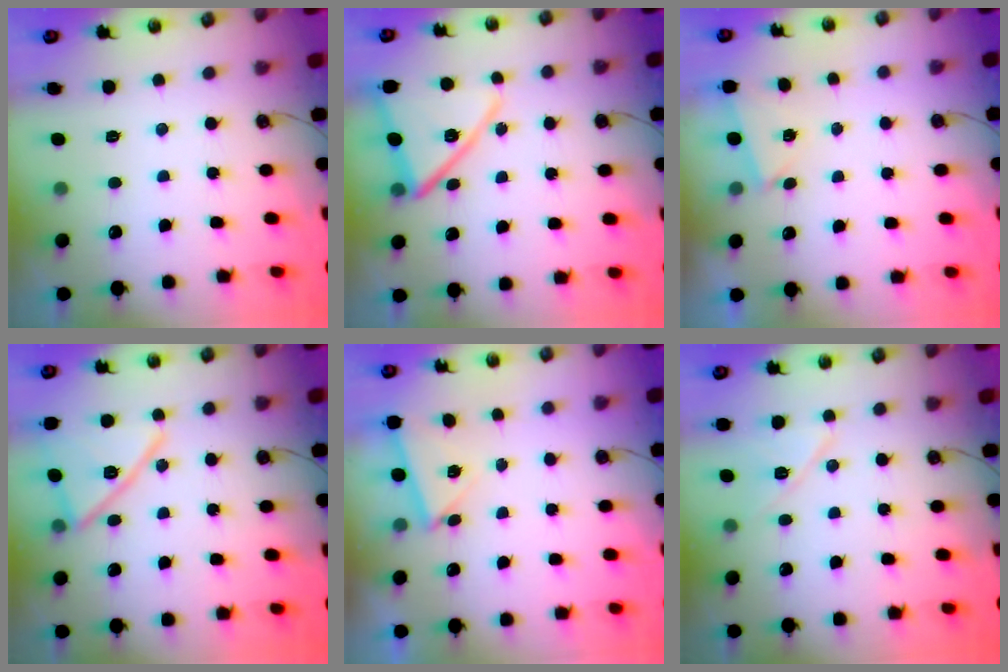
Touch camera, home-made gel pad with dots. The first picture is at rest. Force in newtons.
{"total": 14.3, "press": 14.2, "slide": 1.0}
{"total": 2.7, "press": 1.7, "slide": 2.1}
{"total": 15.6, "press": 15.6, "slide": 0.5}
{"total": 2.7, "press": 2.0, "slide": 1.7}
{"total": 8.6, "press": 8.5, "slide": 0.9}